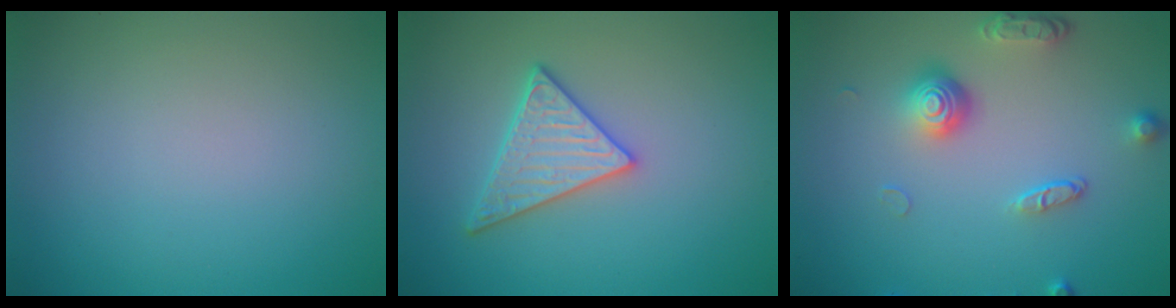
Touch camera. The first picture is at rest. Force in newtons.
{"total": 3.5, "press": 3.3, "slide": 1.1}
{"total": 4.0, "press": 2.9, "slide": 2.7}